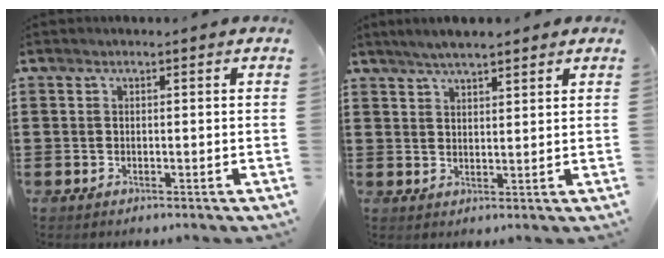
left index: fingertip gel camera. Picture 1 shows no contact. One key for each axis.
{"total": 3.5, "fx": 3.0, "fy": 0.5, "fz": 1.7, "tx": -0.038, "ty": 0.000, "tz": 0.054}